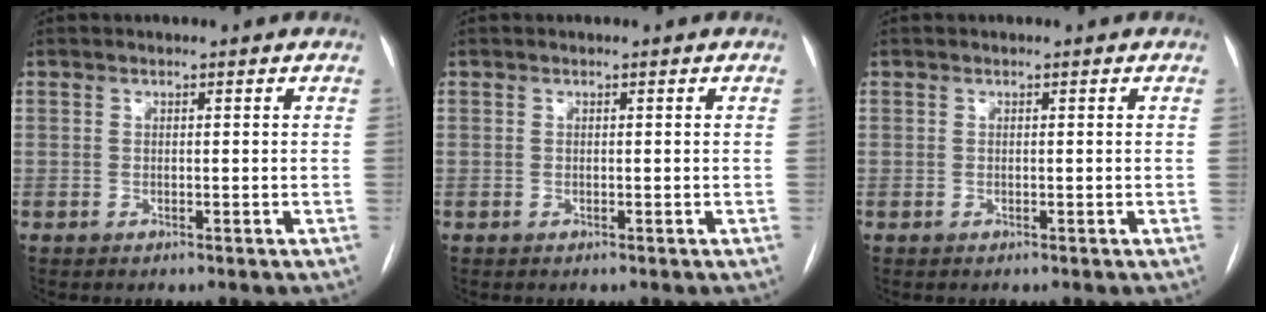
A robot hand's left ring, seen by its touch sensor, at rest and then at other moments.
{"total": 0.0}
{"total": 0.0}